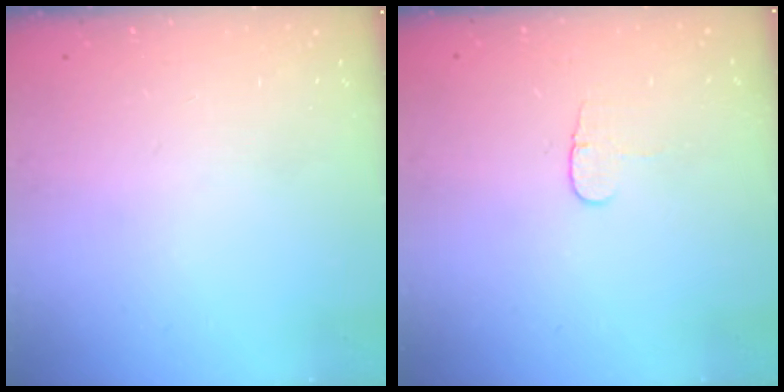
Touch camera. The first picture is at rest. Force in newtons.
{"total": 3.7, "press": 3.7, "slide": 0.5}